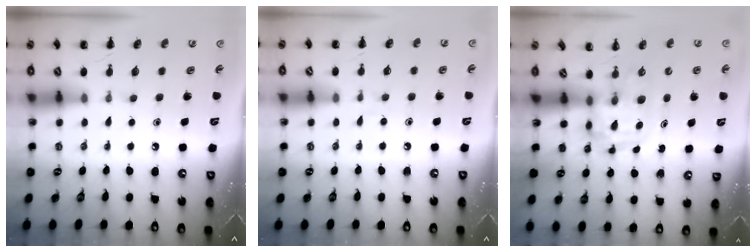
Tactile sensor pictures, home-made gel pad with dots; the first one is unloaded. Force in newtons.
{"total": 2.9, "press": 2.8, "slide": 1.0}
{"total": 3.6, "press": 3.5, "slide": 0.6}